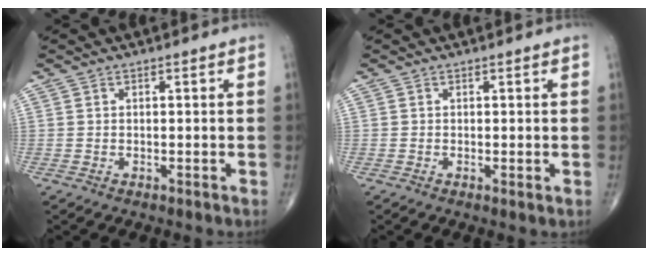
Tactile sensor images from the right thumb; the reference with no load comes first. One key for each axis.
{"total": 0.7, "fx": 0.0, "fy": 0.2, "fz": 0.7, "tx": -0.014, "ty": -0.004, "tz": -0.004}